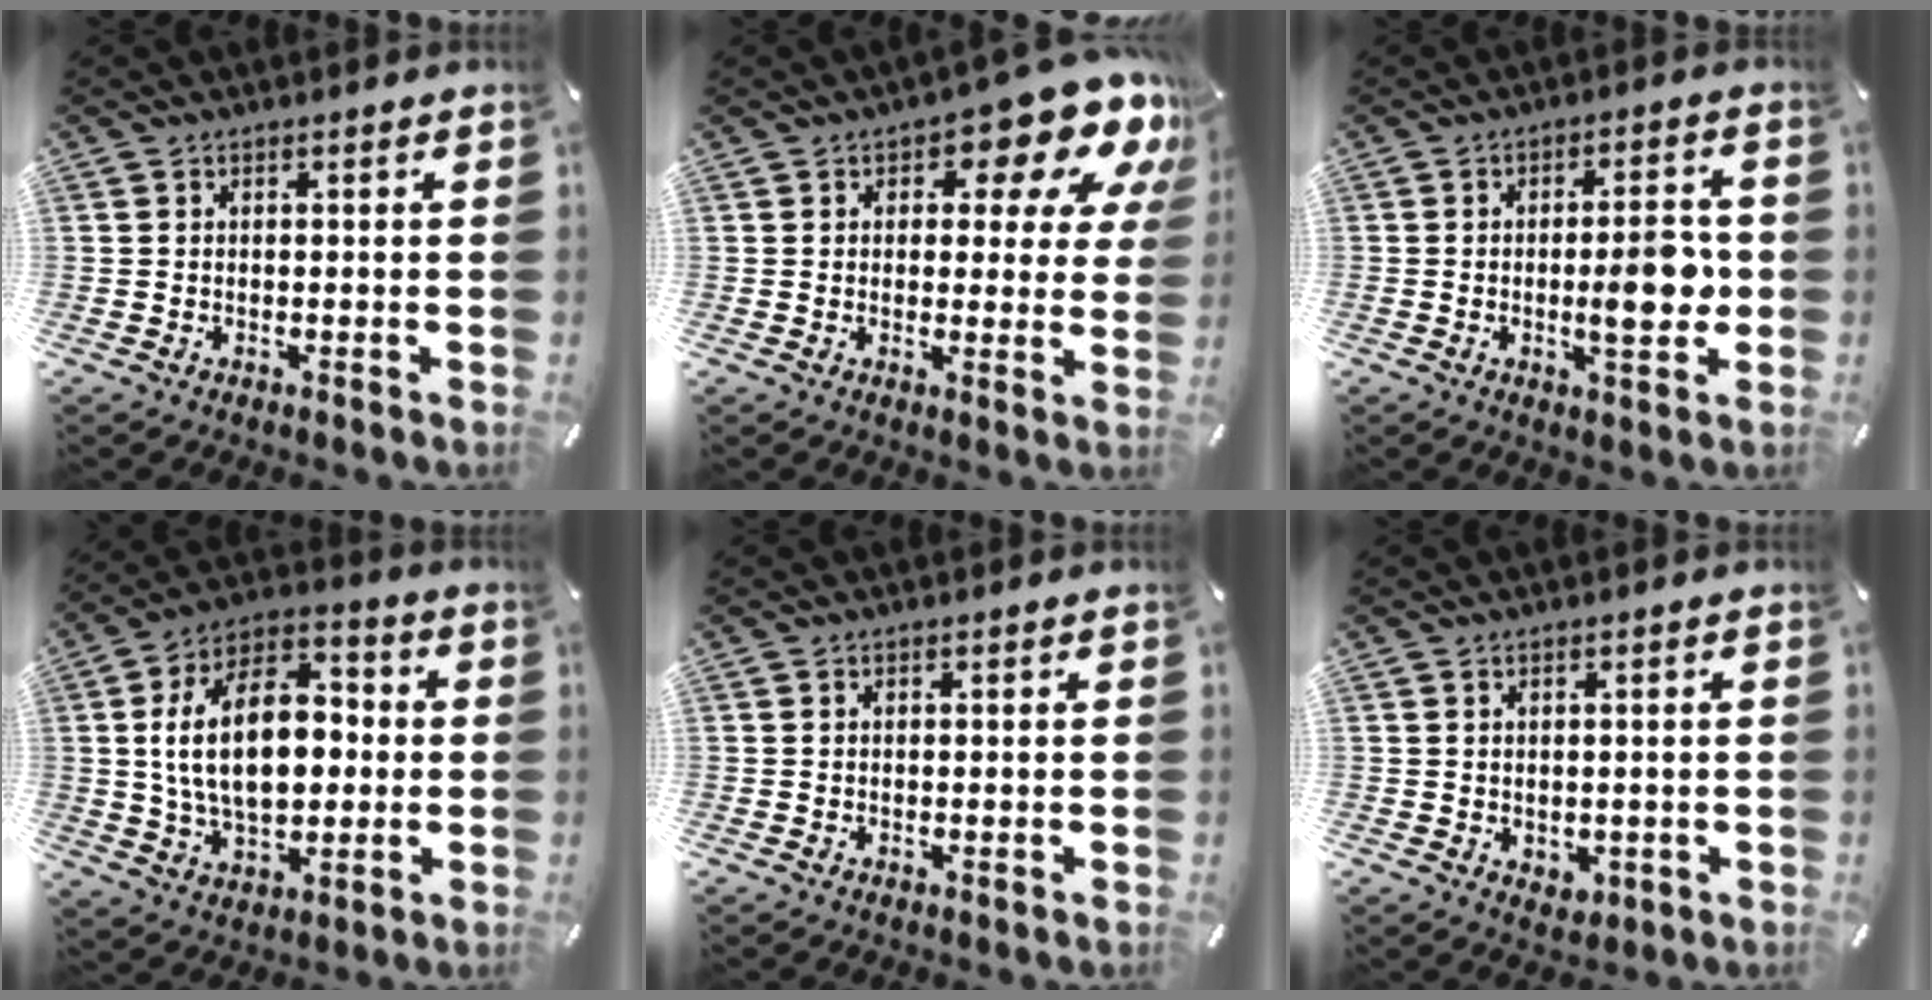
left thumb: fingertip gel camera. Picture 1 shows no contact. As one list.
[{"total": 14.0, "force": [7.8, 6.3, 9.7], "torque": [-0.122, -0.051, 0.127]}, {"total": 9.7, "force": [-1.0, 3.5, 9.0], "torque": [-0.122, -0.005, -0.020]}, {"total": 19.3, "force": [0.6, 12.2, 14.9], "torque": [-0.277, 0.006, 0.005]}, {"total": 0.0}, {"total": 1.9, "force": [0.2, 1.8, 0.6], "torque": [-0.004, 0.000, 0.003]}]